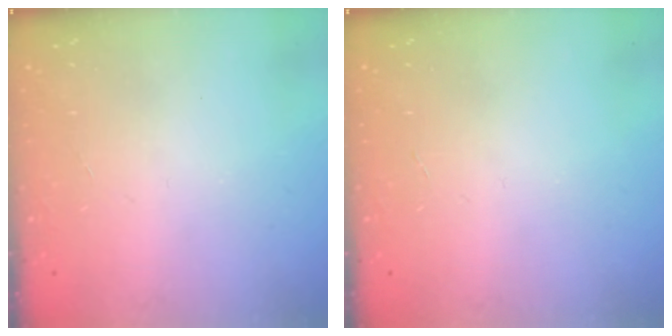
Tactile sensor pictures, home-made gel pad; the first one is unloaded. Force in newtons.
{"total": 0.0}